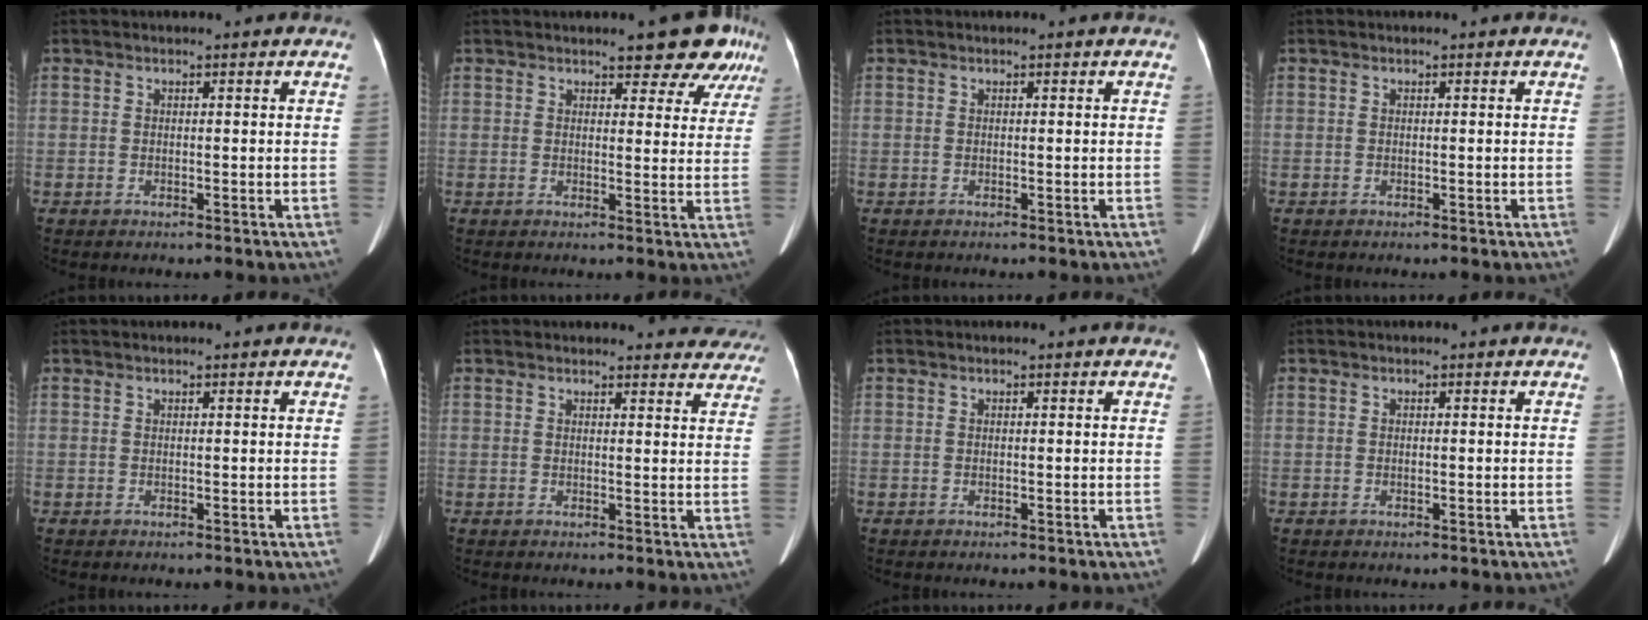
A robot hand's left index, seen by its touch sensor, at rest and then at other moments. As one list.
[{"total": 7.1, "force": [5.3, 2.5, 4.0], "torque": [-0.031, -0.015, 0.048]}, {"total": 0.0}, {"total": 0.0}, {"total": 1.3, "force": [1.1, 0.2, 0.6], "torque": [-0.004, 0.005, 0.011]}, {"total": 14.7, "force": [13.9, 3.7, 2.8], "torque": [0.002, -0.036, 0.132]}, {"total": 0.0}, {"total": 0.6, "force": [-0.6, 0.1, 0.1], "torque": [-0.004, -0.017, -0.013]}]